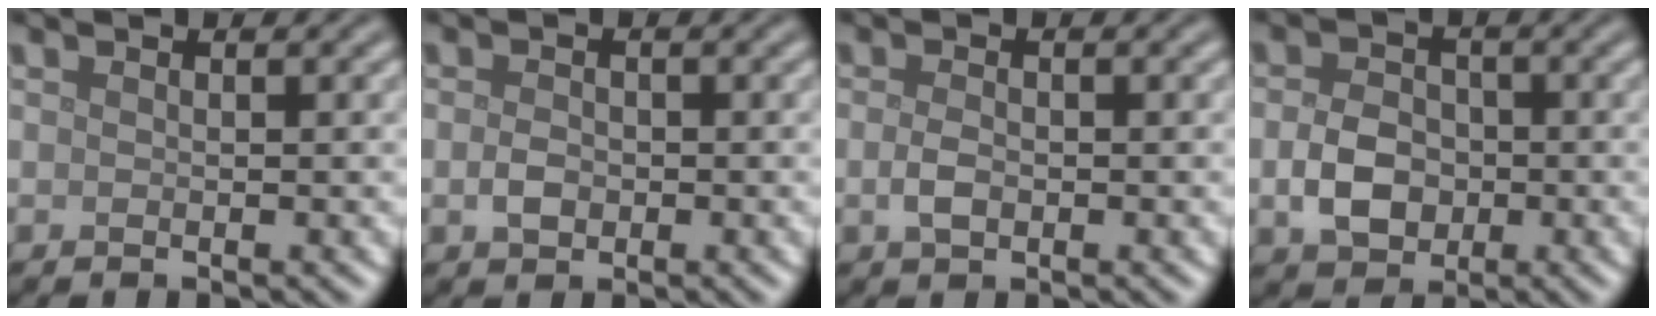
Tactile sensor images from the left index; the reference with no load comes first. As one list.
[{"total": 1.6, "force": [-0.4, 1.2, 1.0], "torque": [-0.022, 0.000, -0.009]}, {"total": 1.6, "force": [-0.3, 1.0, 1.2], "torque": [-0.027, 0.000, -0.008]}, {"total": 4.1, "force": [-0.8, 3.1, 2.5], "torque": [-0.045, 0.001, -0.019]}]